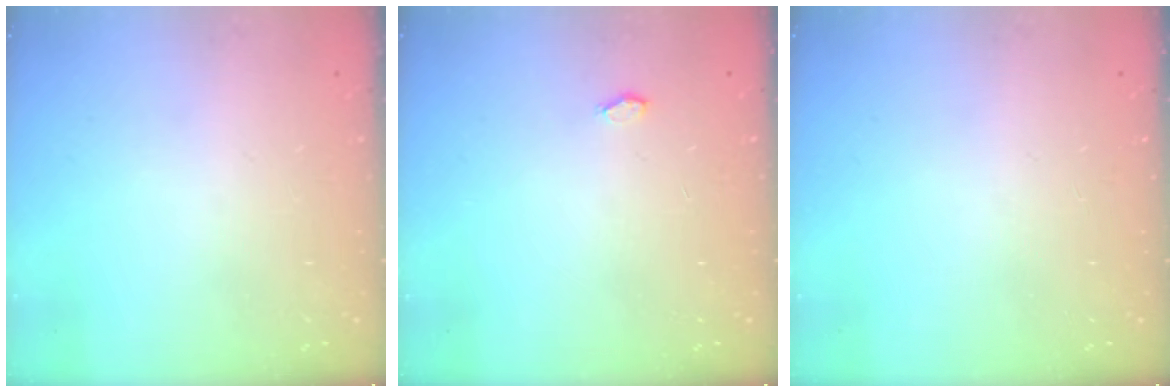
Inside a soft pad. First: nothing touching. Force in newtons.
{"total": 2.4, "press": 2.4, "slide": 0.3}
{"total": 0.0}